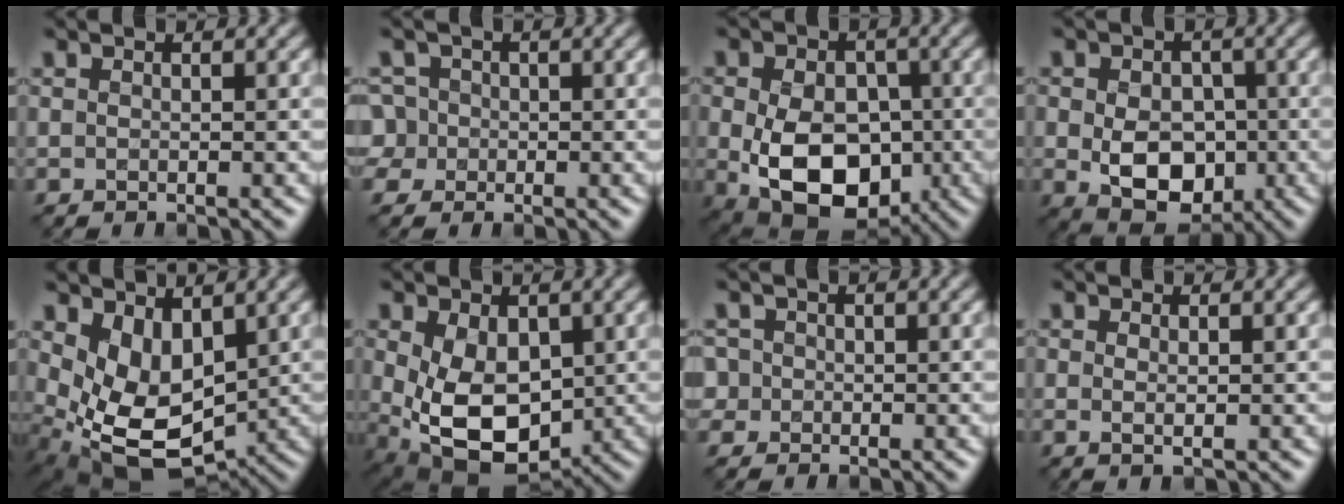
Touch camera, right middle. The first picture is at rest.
{"total": 3.8, "force": [-0.4, 3.6, 1.2], "torque": [-0.013, 0.027, -0.028]}
{"total": 10.6, "force": [-2.0, 7.3, 7.4], "torque": [-0.138, -0.033, -0.030]}
{"total": 7.1, "force": [-1.2, 5.0, 4.9], "torque": [-0.091, -0.016, -0.016]}
{"total": 7.5, "force": [0.6, 4.8, 5.7], "torque": [-0.119, -0.026, 0.024]}
{"total": 8.2, "force": [-0.6, 5.3, 6.2], "torque": [-0.130, -0.021, 0.002]}
{"total": 2.0, "force": [0.2, 2.0, 0.5], "torque": [0.003, 0.013, -0.010]}
{"total": 1.0, "force": [0.0, 0.2, 0.9], "torque": [-0.018, -0.002, 0.000]}